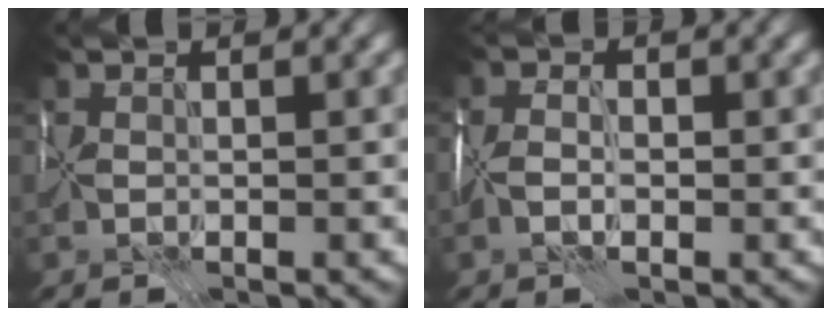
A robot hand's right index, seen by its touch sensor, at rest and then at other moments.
{"total": 3.1, "force": [-0.8, 2.0, 2.2], "torque": [-0.040, 0.000, -0.020]}